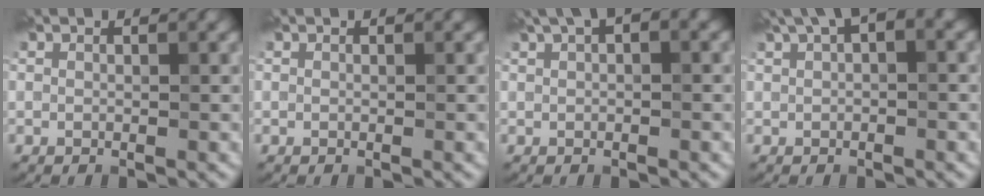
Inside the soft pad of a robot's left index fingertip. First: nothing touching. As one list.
[{"total": 0.0}, {"total": 2.7, "force": [1.3, 1.1, 2.1], "torque": [-0.031, 0.013, 0.019]}, {"total": 3.6, "force": [1.7, 1.4, 2.8], "torque": [-0.042, 0.016, 0.026]}]